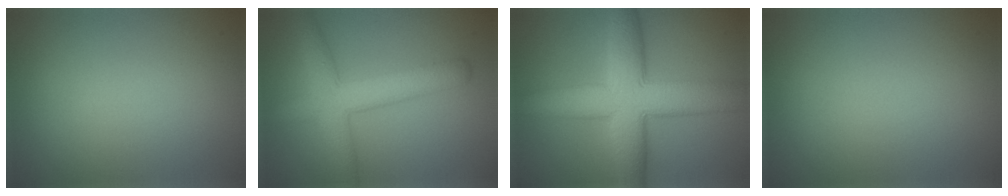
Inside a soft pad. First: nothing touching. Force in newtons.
{"total": 5.4, "press": 5.4, "slide": 0.1}
{"total": 9.3, "press": 9.3, "slide": 0.3}
{"total": 0.0}